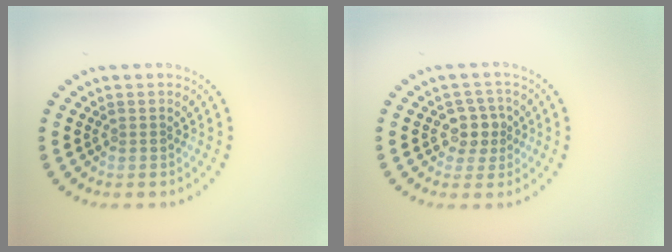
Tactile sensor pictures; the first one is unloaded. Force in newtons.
{"total": 2.4, "press": 2.2, "slide": 1.0}